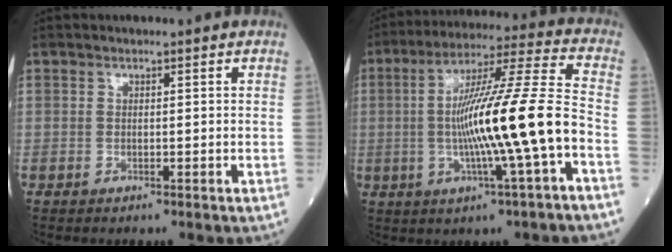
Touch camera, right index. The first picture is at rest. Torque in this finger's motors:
{"motor_torque": [2.08, -0.06, 0.88, 0.21]}